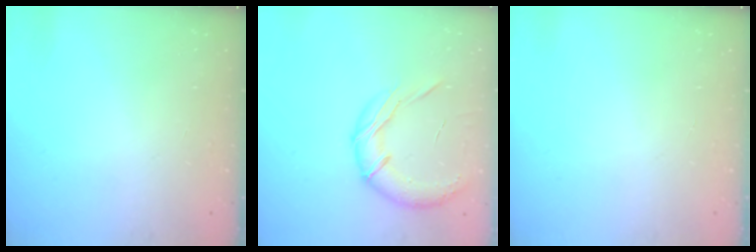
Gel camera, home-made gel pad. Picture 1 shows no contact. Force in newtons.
{"total": 14.9, "press": 14.7, "slide": 2.3}
{"total": 0.0}